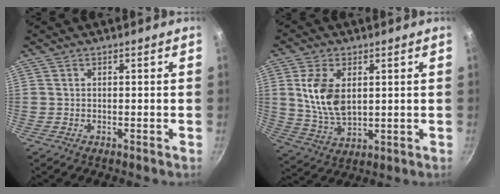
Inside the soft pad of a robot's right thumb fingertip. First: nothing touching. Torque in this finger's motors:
{"motor_torque": [0.26, 0.29, 1.45, -0.11, 0.36]}